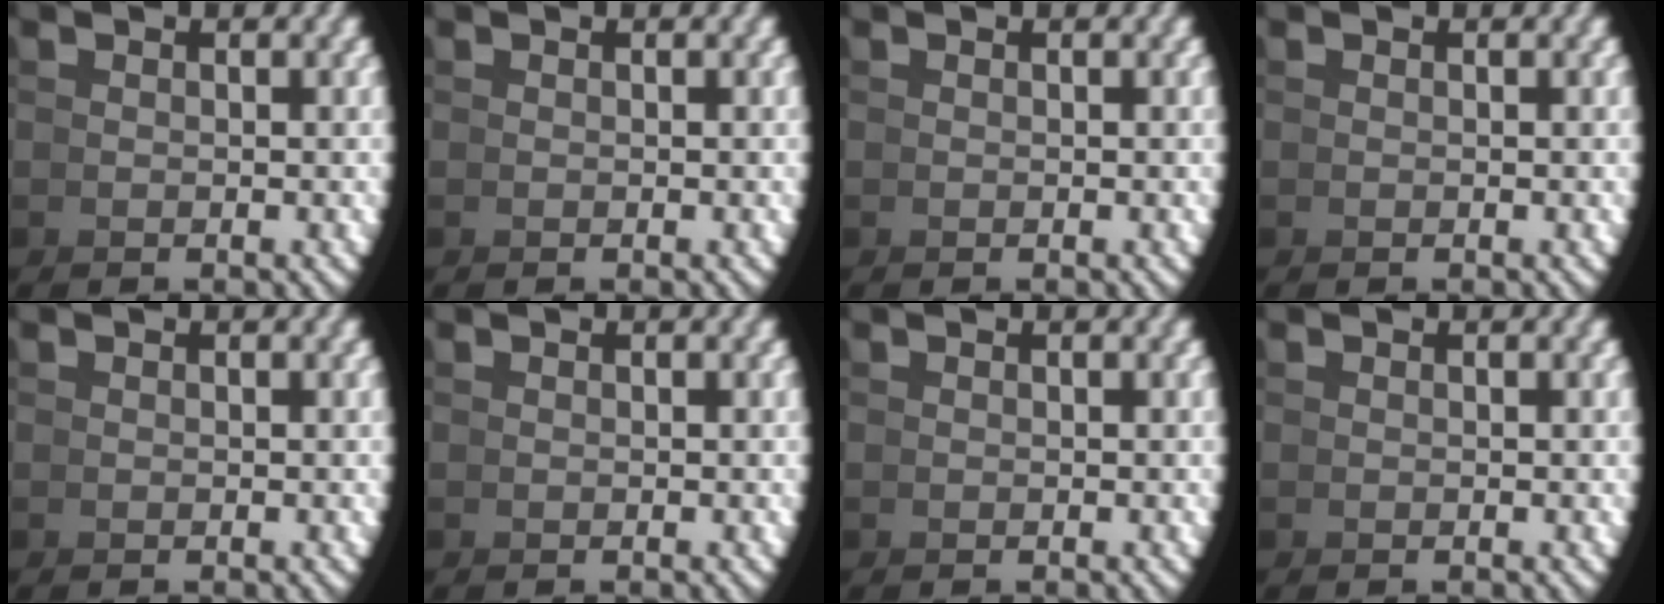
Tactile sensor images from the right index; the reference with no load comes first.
{"total": 0.0}
{"total": 0.0}
{"total": 0.0}
{"total": 0.0}
{"total": 0.0}
{"total": 0.0}
{"total": 0.0}